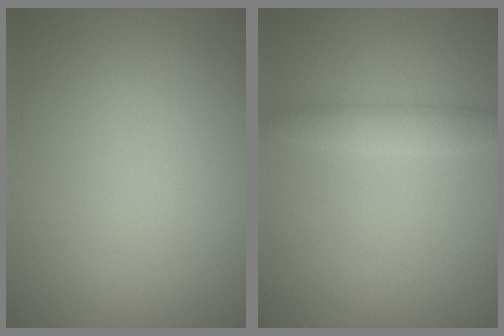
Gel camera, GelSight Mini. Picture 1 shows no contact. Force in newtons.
{"total": 2.1, "press": 2.1, "slide": 0.1}